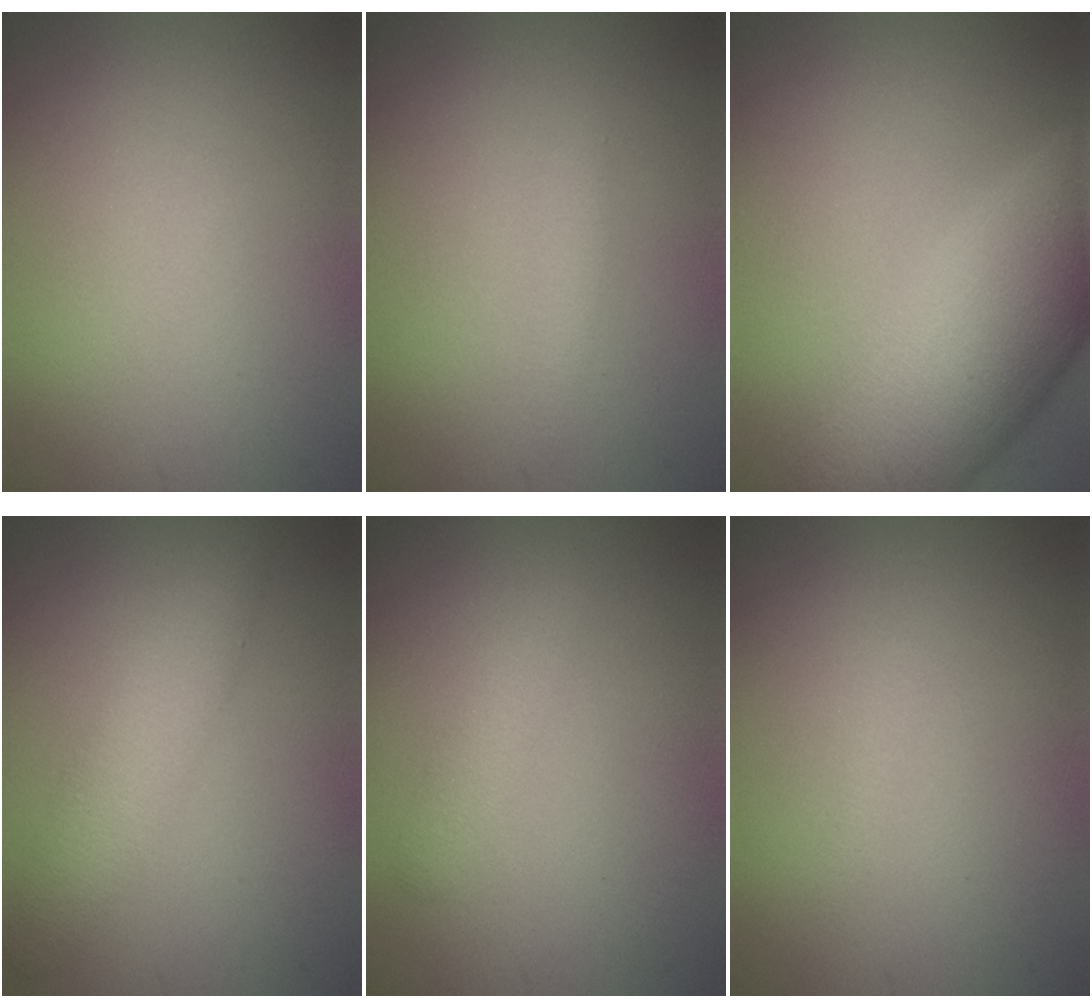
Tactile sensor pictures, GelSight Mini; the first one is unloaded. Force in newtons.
{"total": 0.9, "press": 0.9, "slide": 0.1}
{"total": 11.5, "press": 11.5, "slide": 0.3}
{"total": 3.9, "press": 3.9, "slide": 0.1}
{"total": 1.6, "press": 1.6, "slide": 0.1}
{"total": 0.6, "press": 0.6, "slide": 0.0}